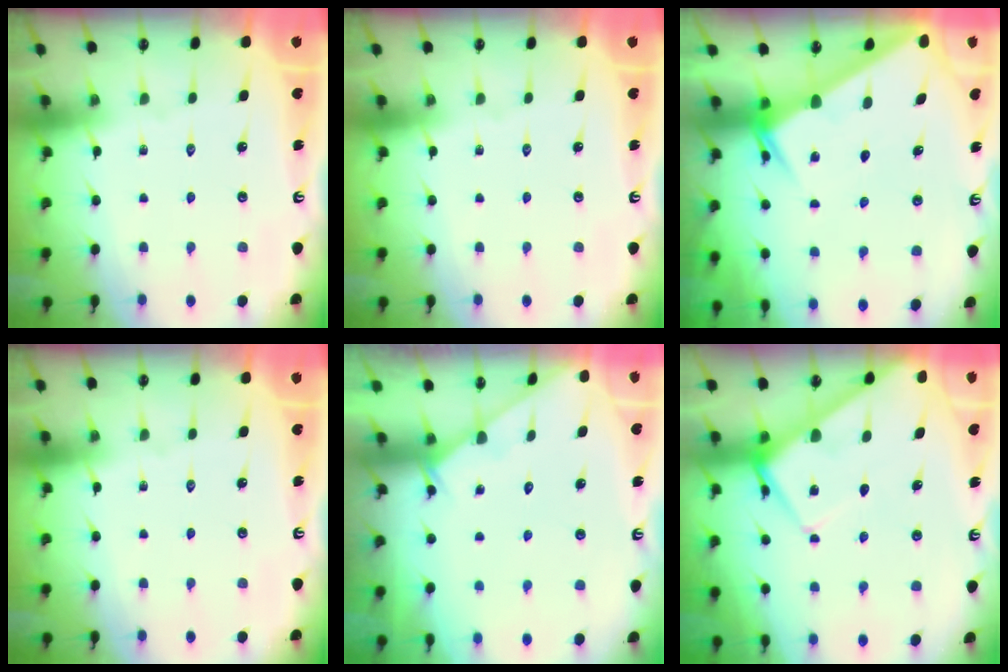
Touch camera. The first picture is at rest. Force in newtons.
{"total": 0.0}
{"total": 3.8, "press": 3.8, "slide": 0.4}
{"total": 0.0}
{"total": 3.2, "press": 3.2, "slide": 0.3}
{"total": 7.9, "press": 7.9, "slide": 0.8}